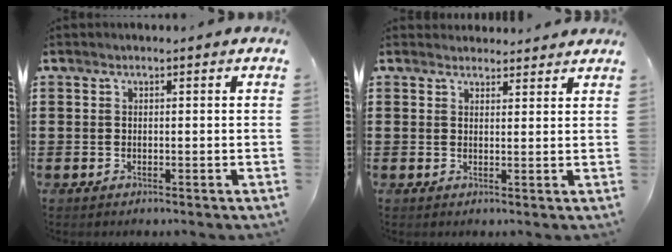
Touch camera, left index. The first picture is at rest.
{"total": 2.1, "force": [1.9, 0.6, -0.3], "torque": [-0.002, 0.000, 0.038]}